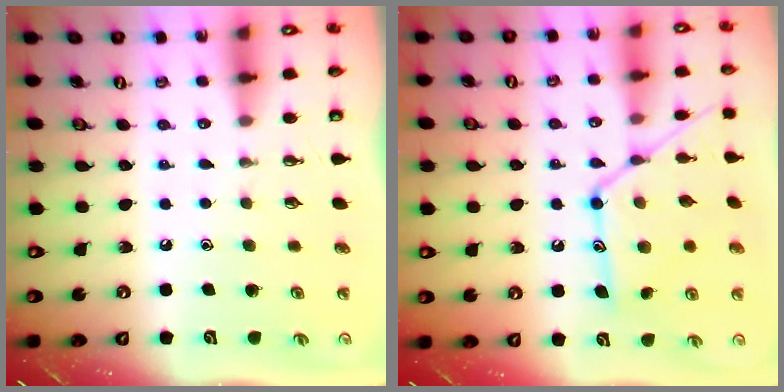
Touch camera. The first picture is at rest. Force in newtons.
{"total": 14.6, "press": 14.6, "slide": 0.8}